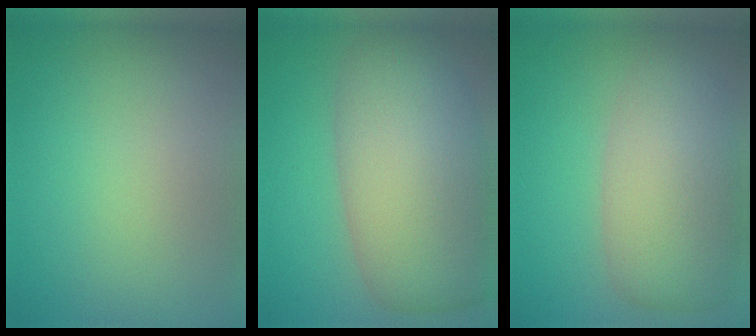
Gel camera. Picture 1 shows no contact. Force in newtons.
{"total": 10.5, "press": 10.5, "slide": 0.7}
{"total": 7.0, "press": 7.0, "slide": 0.4}